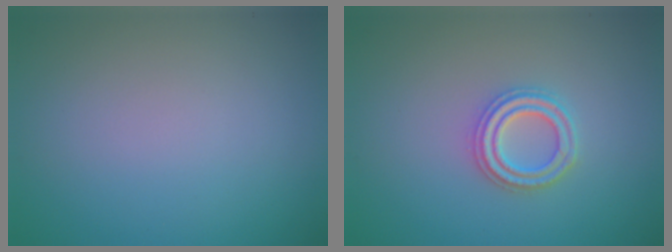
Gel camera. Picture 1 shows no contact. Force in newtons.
{"total": 2.7, "press": 2.6, "slide": 0.7}